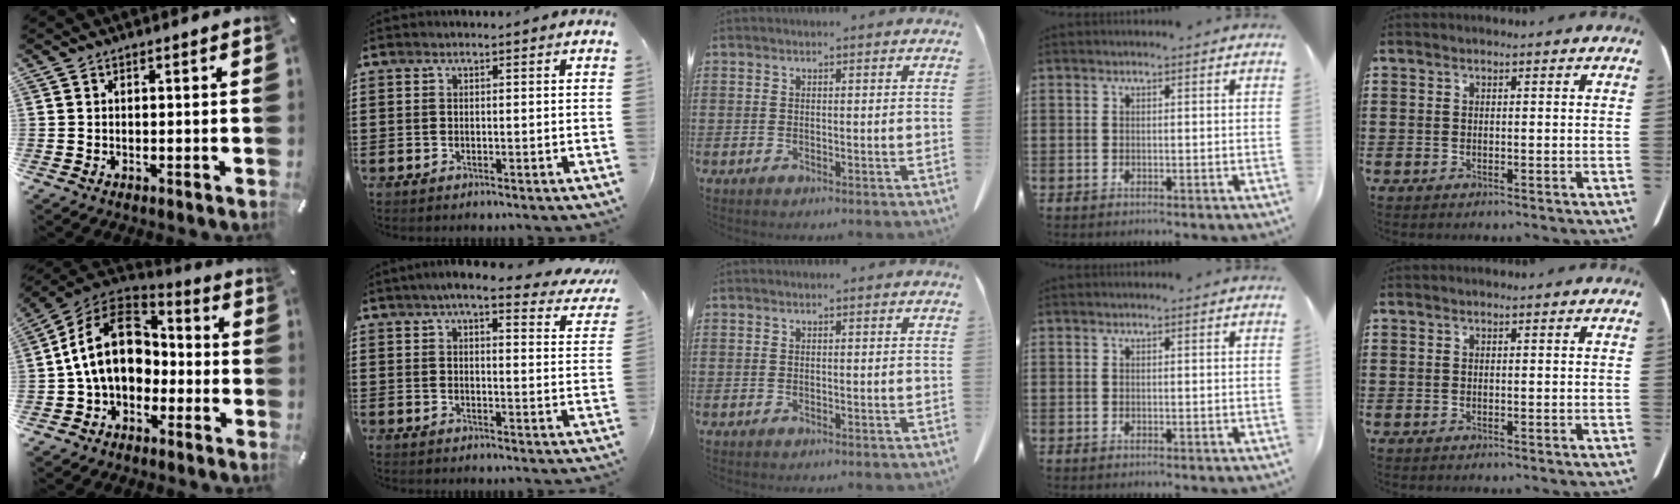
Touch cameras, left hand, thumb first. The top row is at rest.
{"thumb": {"total": 16.9, "force": [-0.2, 12.9, 11.0], "torque": [-0.221, 0.023, -0.006]}, "index": {"total": 6.7, "force": [5.7, 0.5, 3.5], "torque": [-0.078, -0.016, 0.098]}}